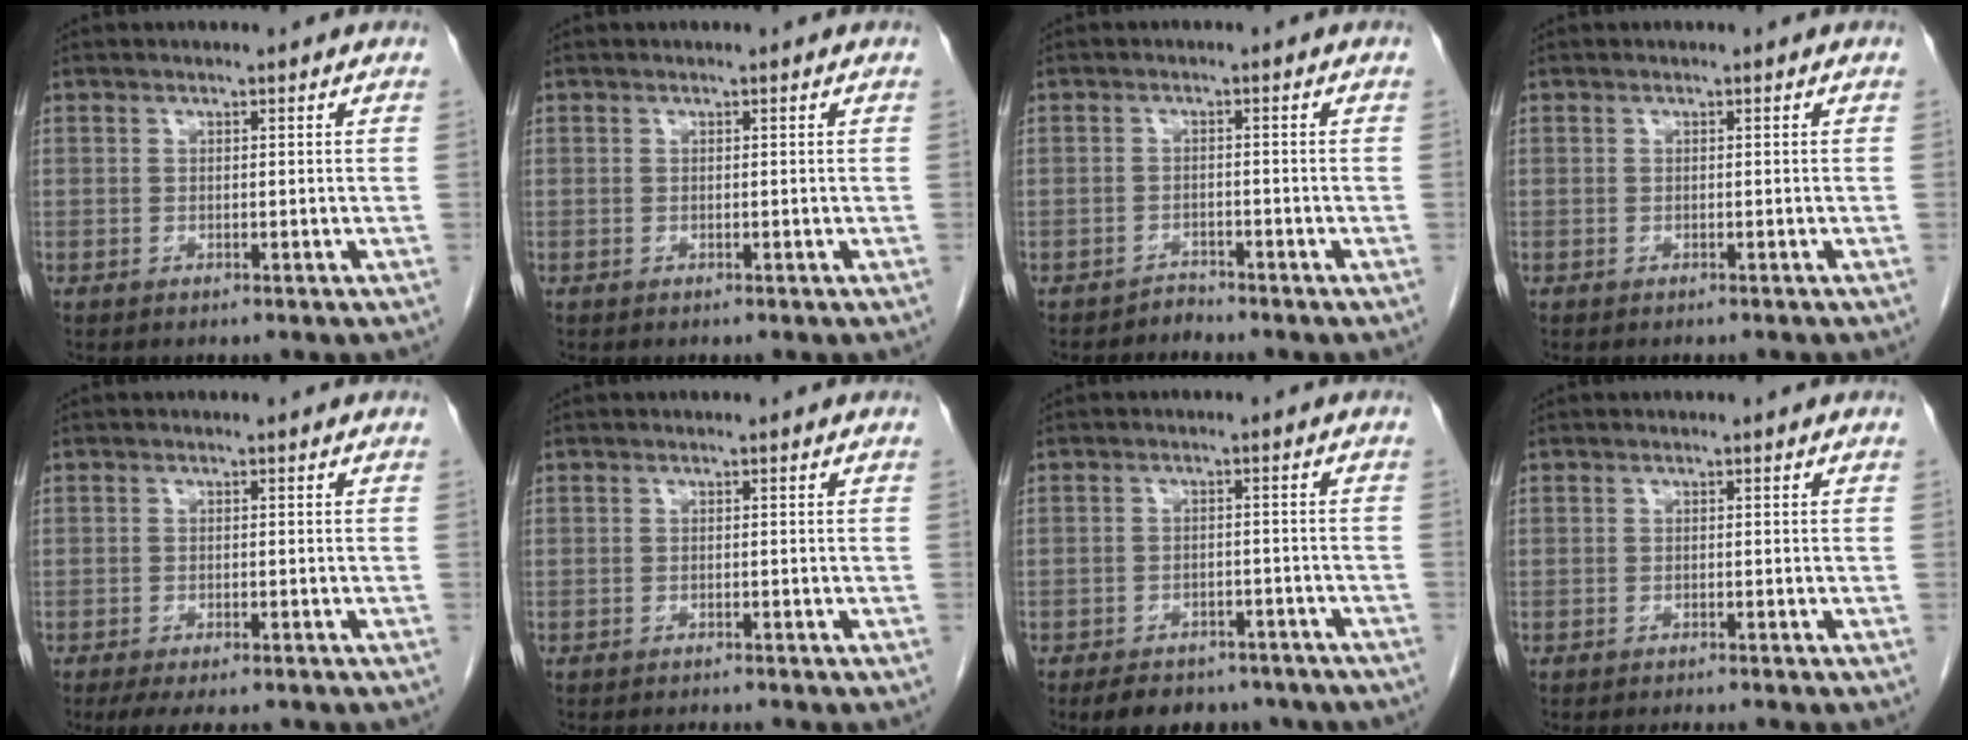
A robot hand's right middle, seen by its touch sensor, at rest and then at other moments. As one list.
[{"total": 0.0}, {"total": 0.7, "force": [-0.4, 0.2, -0.6], "torque": [0.014, -0.004, -0.005]}, {"total": 0.9, "force": [-0.9, 0.1, 0.2], "torque": [-0.005, -0.001, -0.015]}, {"total": 7.4, "force": [-6.1, 1.9, 3.6], "torque": [-0.046, -0.010, -0.089]}, {"total": 2.1, "force": [-2.0, -0.3, 0.5], "torque": [-0.004, -0.004, -0.027]}, {"total": 12.3, "force": [-10.0, 5.6, 4.5], "torque": [-0.065, 0.000, -0.119]}, {"total": 2.9, "force": [-2.7, -0.2, 1.0], "torque": [-0.007, -0.004, -0.036]}]